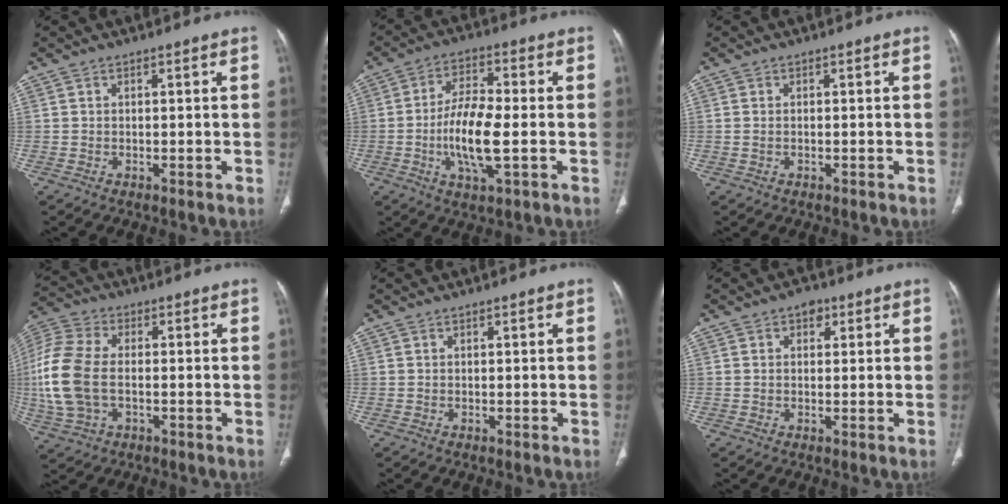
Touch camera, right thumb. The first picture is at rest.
{"total": 11.1, "force": [-2.0, 3.7, 10.3], "torque": [-0.204, 0.005, -0.040]}
{"total": 0.7, "force": [-0.1, 0.5, 0.5], "torque": [-0.019, 0.003, 0.001]}
{"total": 14.8, "force": [-1.3, 9.0, 11.7], "torque": [-0.278, 0.013, -0.021]}
{"total": 0.0}
{"total": 2.8, "force": [1.2, 2.0, 1.5], "torque": [-0.010, 0.000, 0.015]}